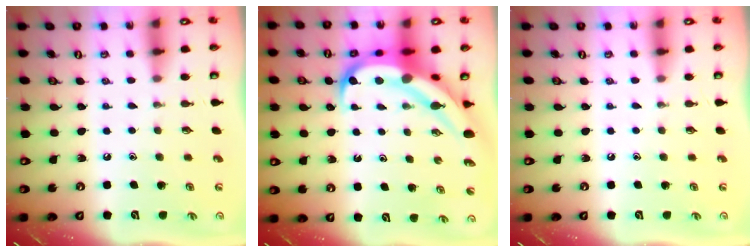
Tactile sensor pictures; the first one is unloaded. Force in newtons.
{"total": 12.7, "press": 12.6, "slide": 1.9}
{"total": 0.0}